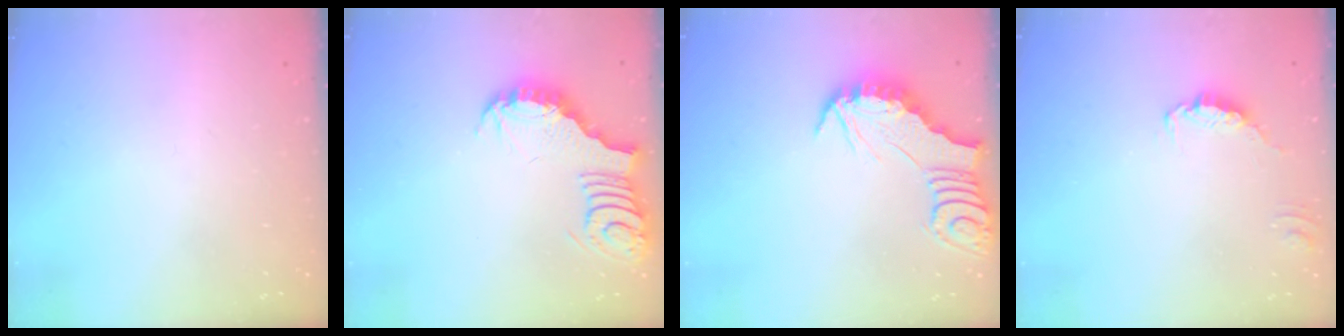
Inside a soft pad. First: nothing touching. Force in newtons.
{"total": 3.6, "press": 3.5, "slide": 0.5}
{"total": 3.0, "press": 3.0, "slide": 0.3}
{"total": 0.0}